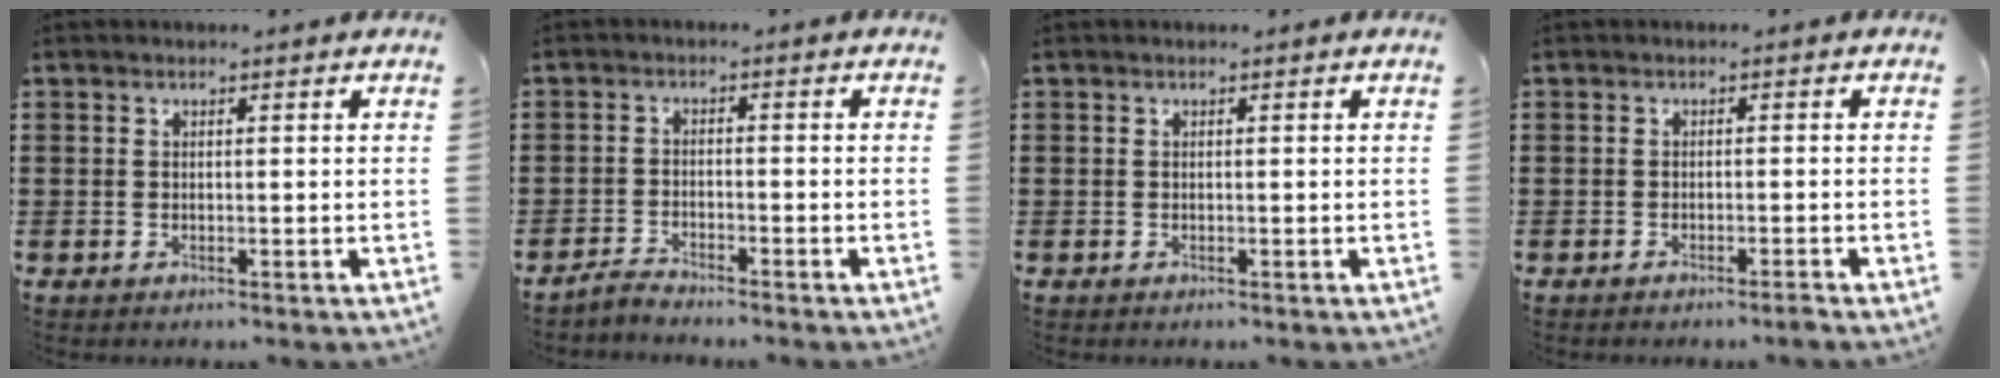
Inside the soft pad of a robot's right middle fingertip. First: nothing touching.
{"total": 2.1, "force": [-2.0, 0.0, 0.4], "torque": [-0.018, 0.001, -0.044]}
{"total": 0.0}
{"total": 1.1, "force": [-0.9, -0.2, 0.6], "torque": [-0.011, -0.002, -0.018]}